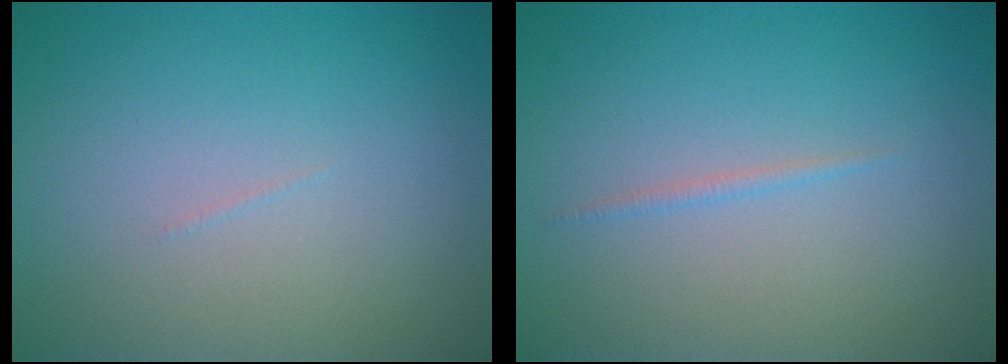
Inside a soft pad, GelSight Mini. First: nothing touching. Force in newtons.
{"total": 0.6, "press": 0.6, "slide": 0.0}